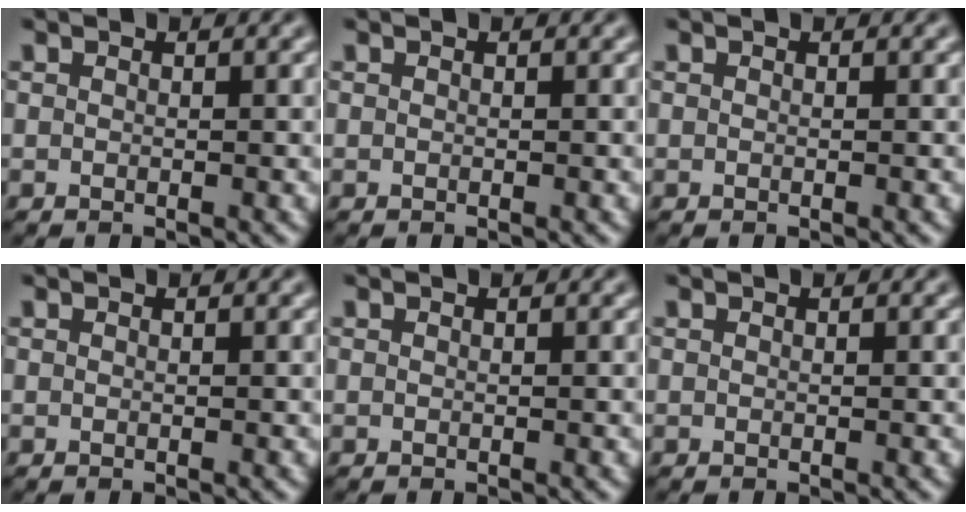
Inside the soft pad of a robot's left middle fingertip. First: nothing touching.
{"total": 0.0}
{"total": 0.0}
{"total": 0.0}
{"total": 0.0}
{"total": 0.0}